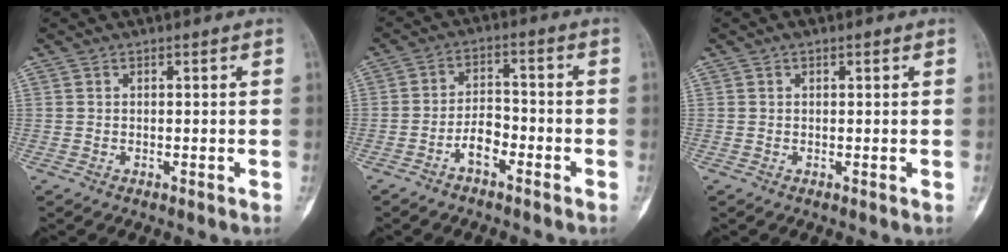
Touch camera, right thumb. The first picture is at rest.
{"total": 5.2, "force": [-3.0, 2.5, 3.4], "torque": [-0.053, 0.030, -0.057]}
{"total": 1.3, "force": [0.7, 0.6, 0.8], "torque": [-0.009, 0.005, 0.006]}